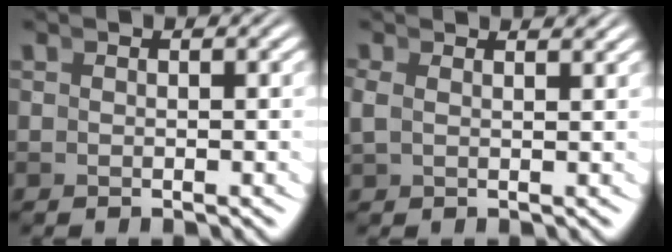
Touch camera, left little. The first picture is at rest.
{"total": 1.5, "force": [1.2, 0.1, 1.0], "torque": [-0.011, 0.001, 0.024]}